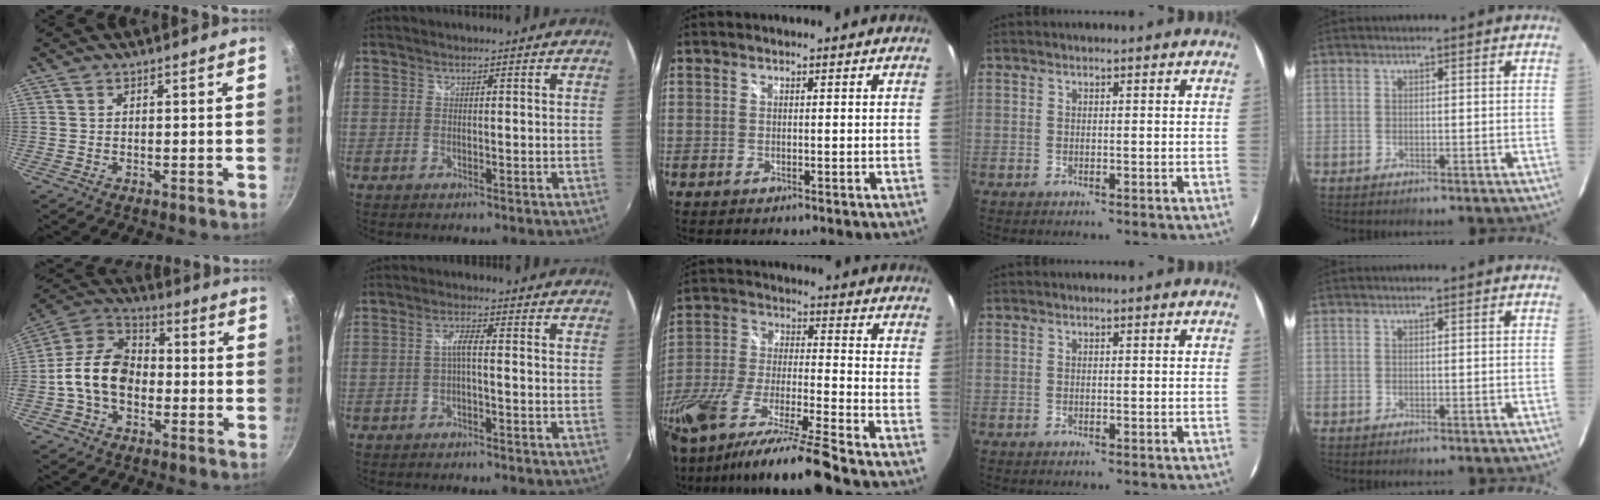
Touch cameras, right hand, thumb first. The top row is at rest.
{"thumb": {"total": 13.3, "force": [-2.2, 9.4, 9.2], "torque": [-0.138, 0.040, -0.060]}, "index": {"total": 2.3, "force": [-0.7, 0.1, 2.2], "torque": [-0.043, 0.004, -0.013]}, "middle": {"total": 20.1, "force": [-16.4, -0.5, 11.7], "torque": [-0.217, -0.060, -0.292]}}